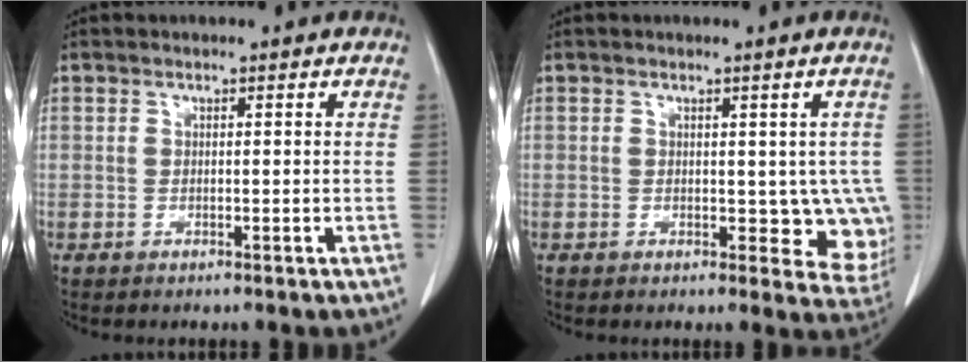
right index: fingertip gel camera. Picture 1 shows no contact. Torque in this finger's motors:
{"motor_torque": [0.07, 0.02, 0.04, 0.01]}